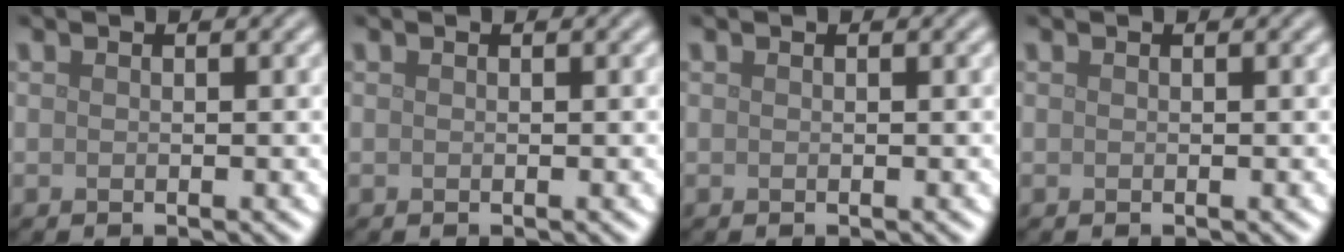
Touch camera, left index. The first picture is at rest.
{"total": 0.0}
{"total": 0.0}
{"total": 0.0}